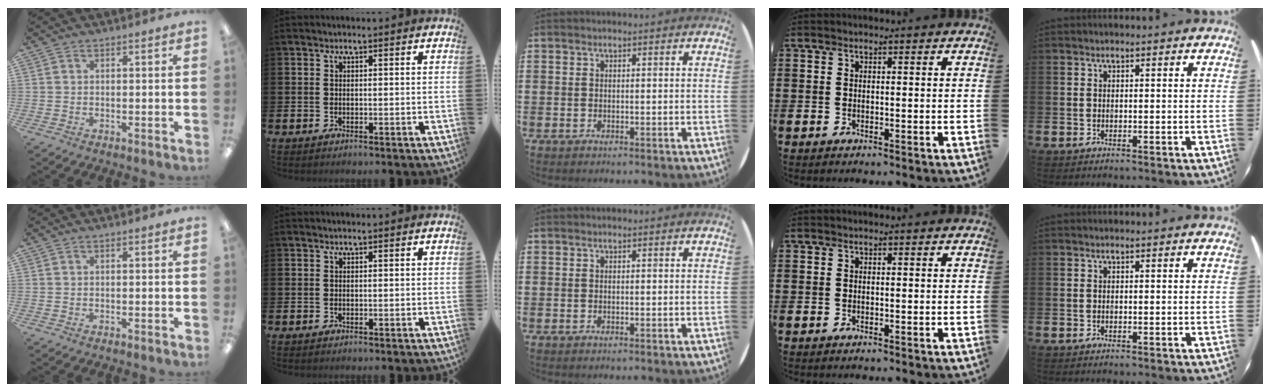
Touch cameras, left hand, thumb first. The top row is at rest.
{}